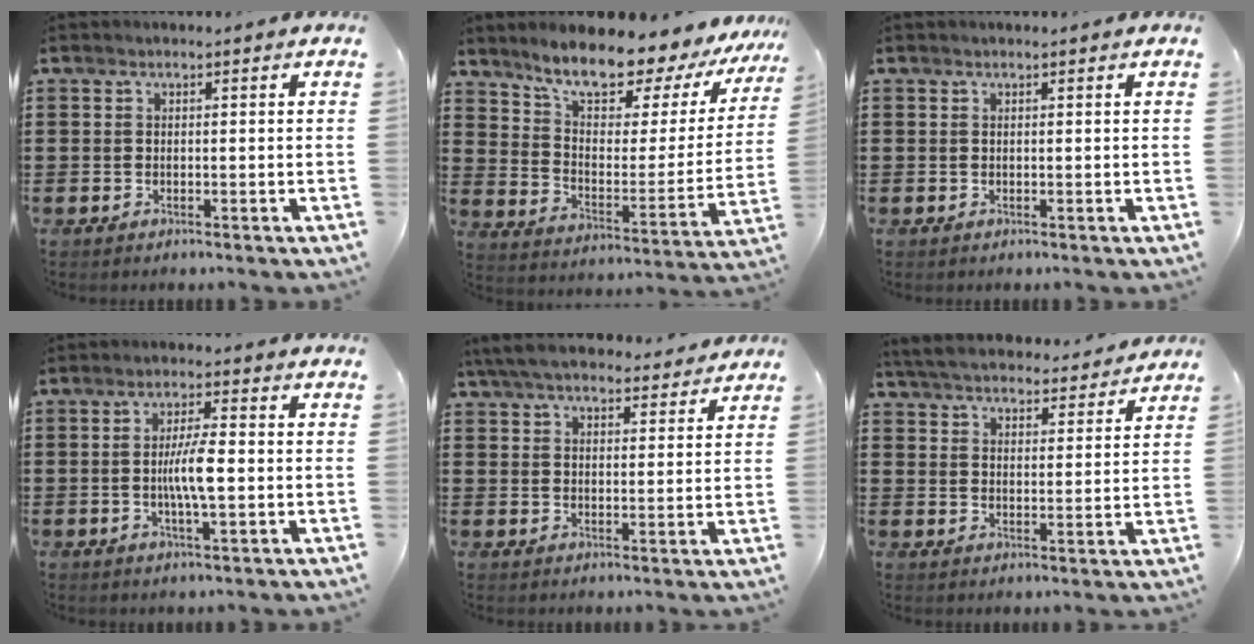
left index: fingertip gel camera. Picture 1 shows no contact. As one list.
[{"total": 10.2, "force": [8.8, 2.6, 4.5], "torque": [-0.105, -0.068, 0.147]}, {"total": 0.0}, {"total": 6.0, "force": [-0.7, 1.3, 5.8], "torque": [-0.110, 0.003, -0.017]}, {"total": 6.2, "force": [5.7, 1.2, 2.2], "torque": [-0.060, -0.017, 0.105]}, {"total": 5.2, "force": [5.1, 0.6, 1.0], "torque": [-0.044, -0.030, 0.088]}]